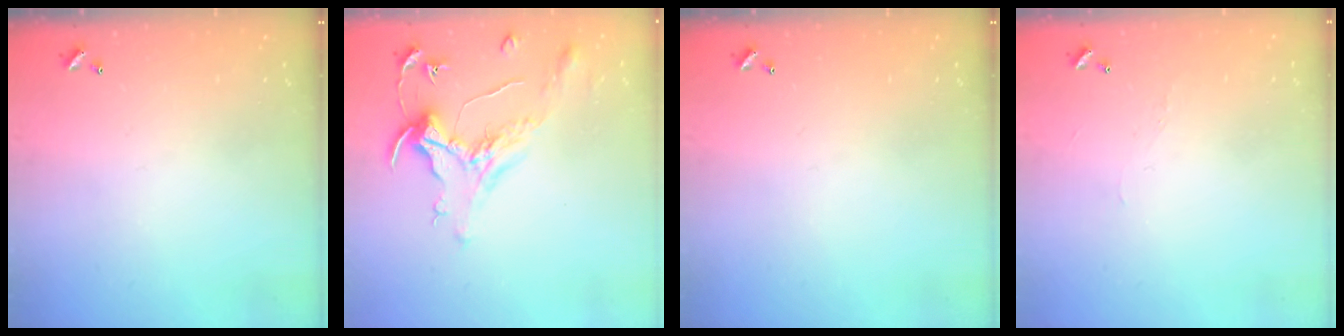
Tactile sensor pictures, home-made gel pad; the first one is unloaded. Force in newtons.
{"total": 1.6, "press": 1.4, "slide": 0.7}
{"total": 0.0}
{"total": 0.9, "press": 0.7, "slide": 0.6}